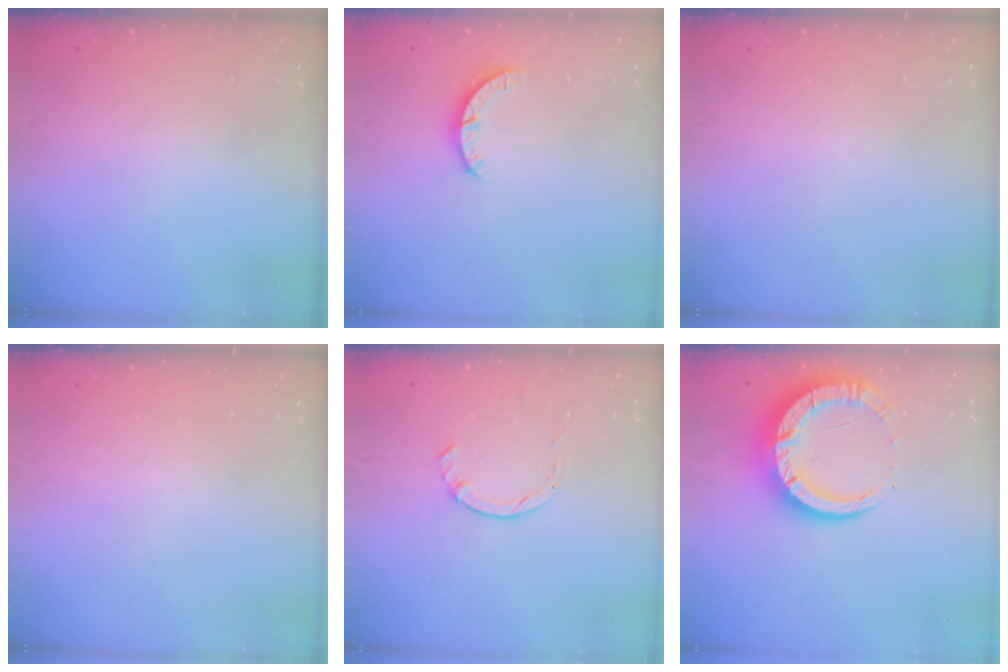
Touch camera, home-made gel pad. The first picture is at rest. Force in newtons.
{"total": 3.2, "press": 3.2, "slide": 0.4}
{"total": 0.0}
{"total": 0.0}
{"total": 1.0, "press": 1.0, "slide": 0.3}
{"total": 14.0, "press": 13.9, "slide": 1.4}